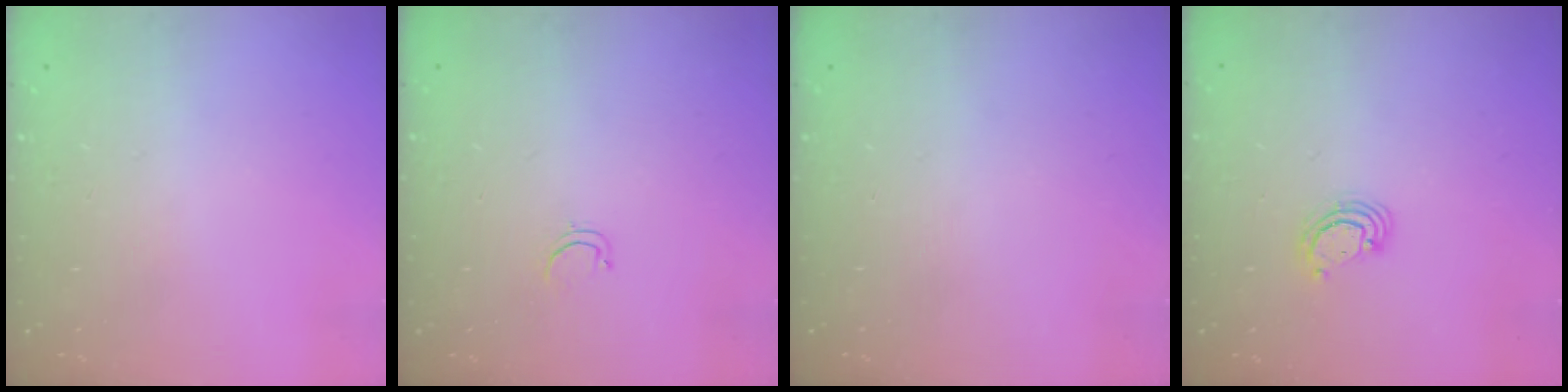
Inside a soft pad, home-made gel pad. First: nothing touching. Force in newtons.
{"total": 2.6, "press": 2.5, "slide": 0.4}
{"total": 0.0}
{"total": 3.2, "press": 3.1, "slide": 0.3}